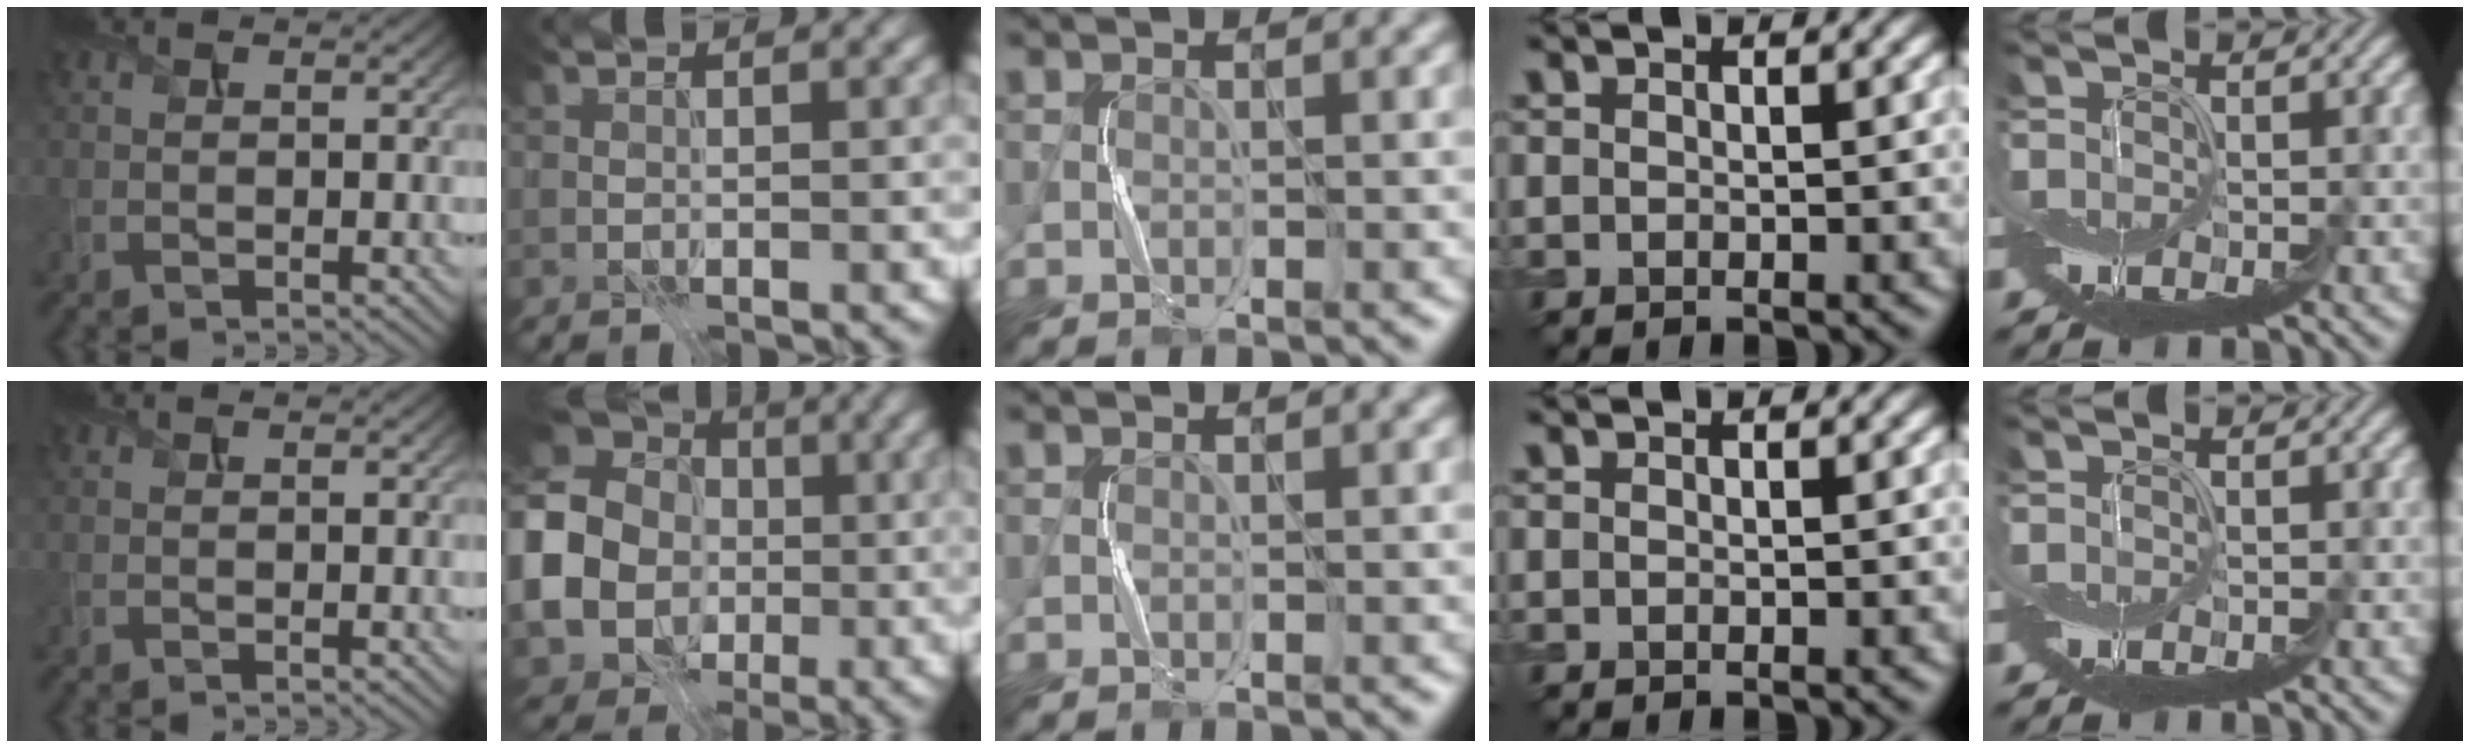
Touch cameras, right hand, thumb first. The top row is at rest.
{"index": {"total": 17.9, "force": [-1.2, 16.5, 6.9], "torque": [-0.190, -0.004, -0.062]}}